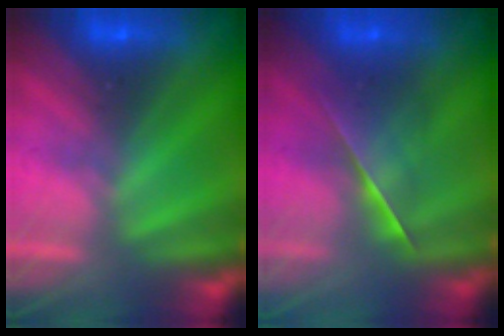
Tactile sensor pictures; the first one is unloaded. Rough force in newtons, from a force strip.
{"total": 2.1}